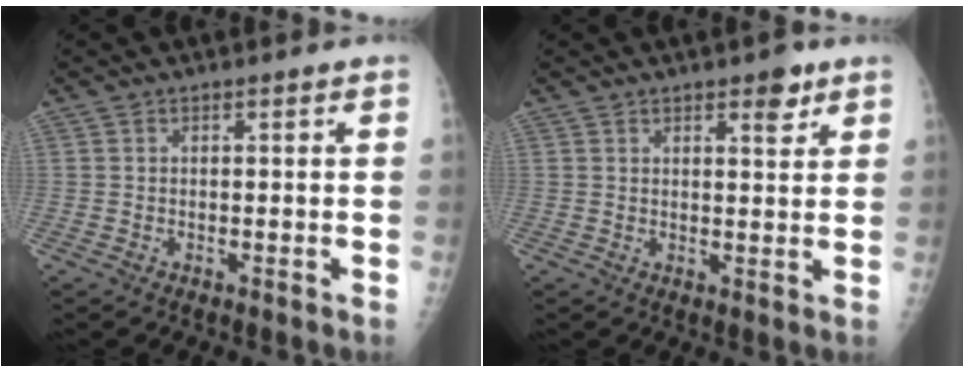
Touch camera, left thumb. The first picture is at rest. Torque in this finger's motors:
{"motor_torque": [0.48, 0.44, 0.00, 0.00, 0.03]}